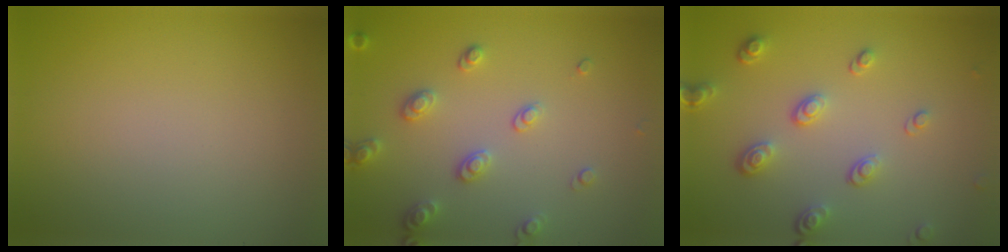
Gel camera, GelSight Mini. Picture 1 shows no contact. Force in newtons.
{"total": 2.7, "press": 2.7, "slide": 0.5}
{"total": 3.2, "press": 2.5, "slide": 2.1}